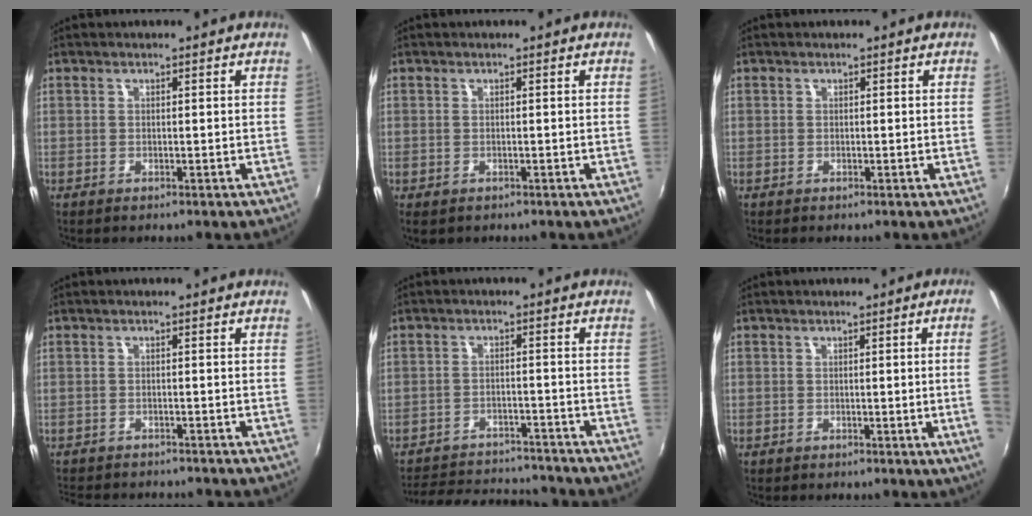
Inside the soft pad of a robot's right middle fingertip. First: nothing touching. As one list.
[{"total": 1.5, "force": [-0.7, 1.1, 0.7], "torque": [-0.016, -0.007, -0.010]}, {"total": 0.0}, {"total": 8.3, "force": [-7.6, 2.0, 2.7], "torque": [-0.069, -0.018, -0.114]}, {"total": 14.6, "force": [-13.2, 4.3, 4.5], "torque": [-0.110, 0.011, -0.182]}, {"total": 3.9, "force": [-0.1, -1.8, 3.4], "torque": [-0.054, -0.011, 0.004]}]